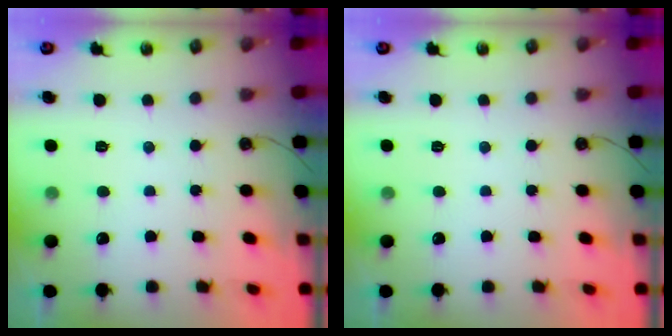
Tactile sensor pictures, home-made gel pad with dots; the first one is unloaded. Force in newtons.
{"total": 0.0}